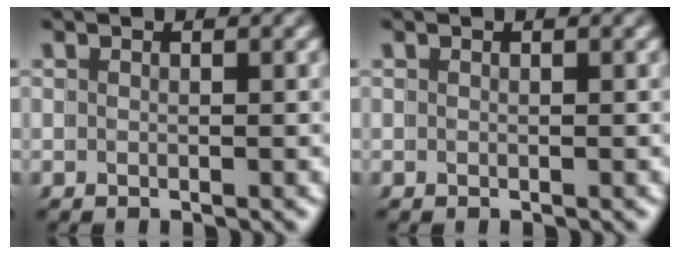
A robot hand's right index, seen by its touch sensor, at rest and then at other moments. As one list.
[{"total": 0.0}]